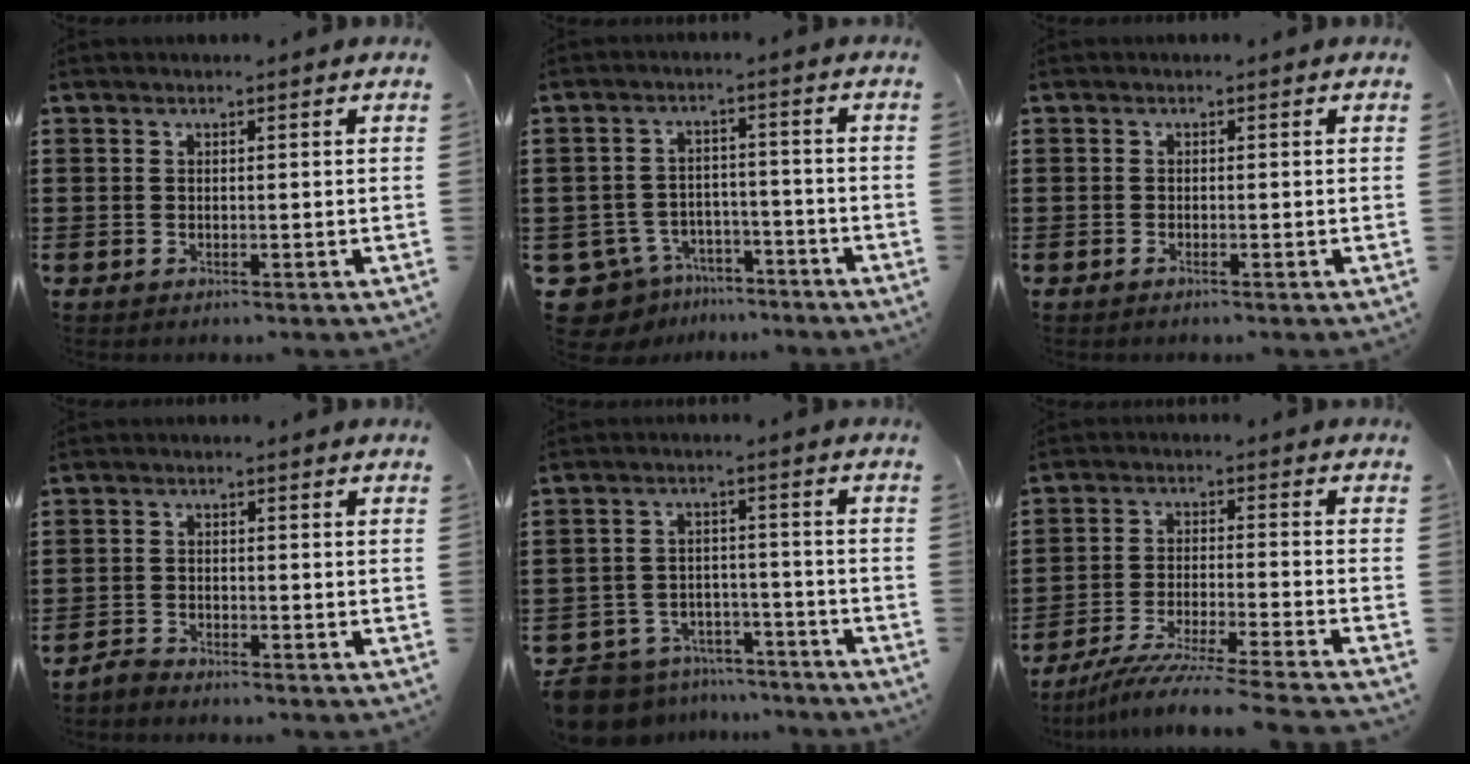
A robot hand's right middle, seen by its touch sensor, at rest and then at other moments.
{"total": 6.2, "force": [-5.5, 2.5, 0.9], "torque": [-0.046, 0.010, -0.115]}
{"total": 0.5, "force": [-0.3, 0.0, 0.4], "torque": [-0.009, -0.002, -0.006]}
{"total": 1.9, "force": [-1.8, 0.3, 0.3], "torque": [-0.019, -0.001, -0.039]}
{"total": 7.6, "force": [-7.4, 1.6, 0.9], "torque": [-0.033, 0.016, -0.152]}
{"total": 7.3, "force": [-6.5, -0.8, 3.3], "torque": [-0.067, -0.021, -0.127]}